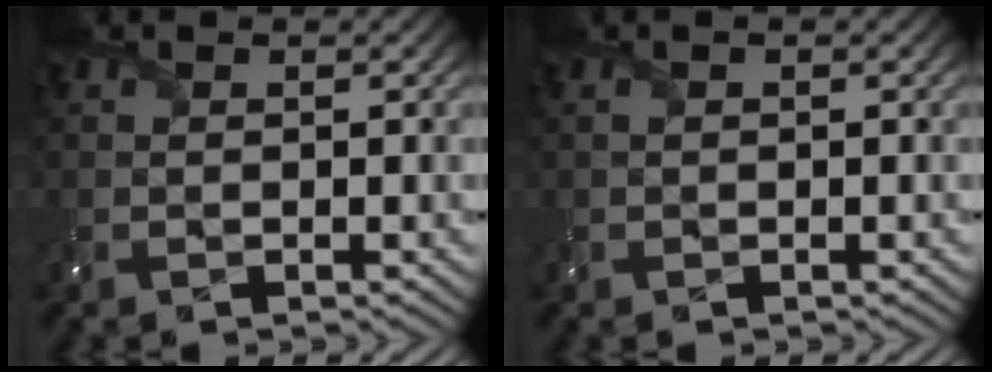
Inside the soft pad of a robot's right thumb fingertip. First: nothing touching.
{"total": 0.7, "force": [0.2, 0.4, 0.6], "torque": [-0.014, 0.001, 0.004]}